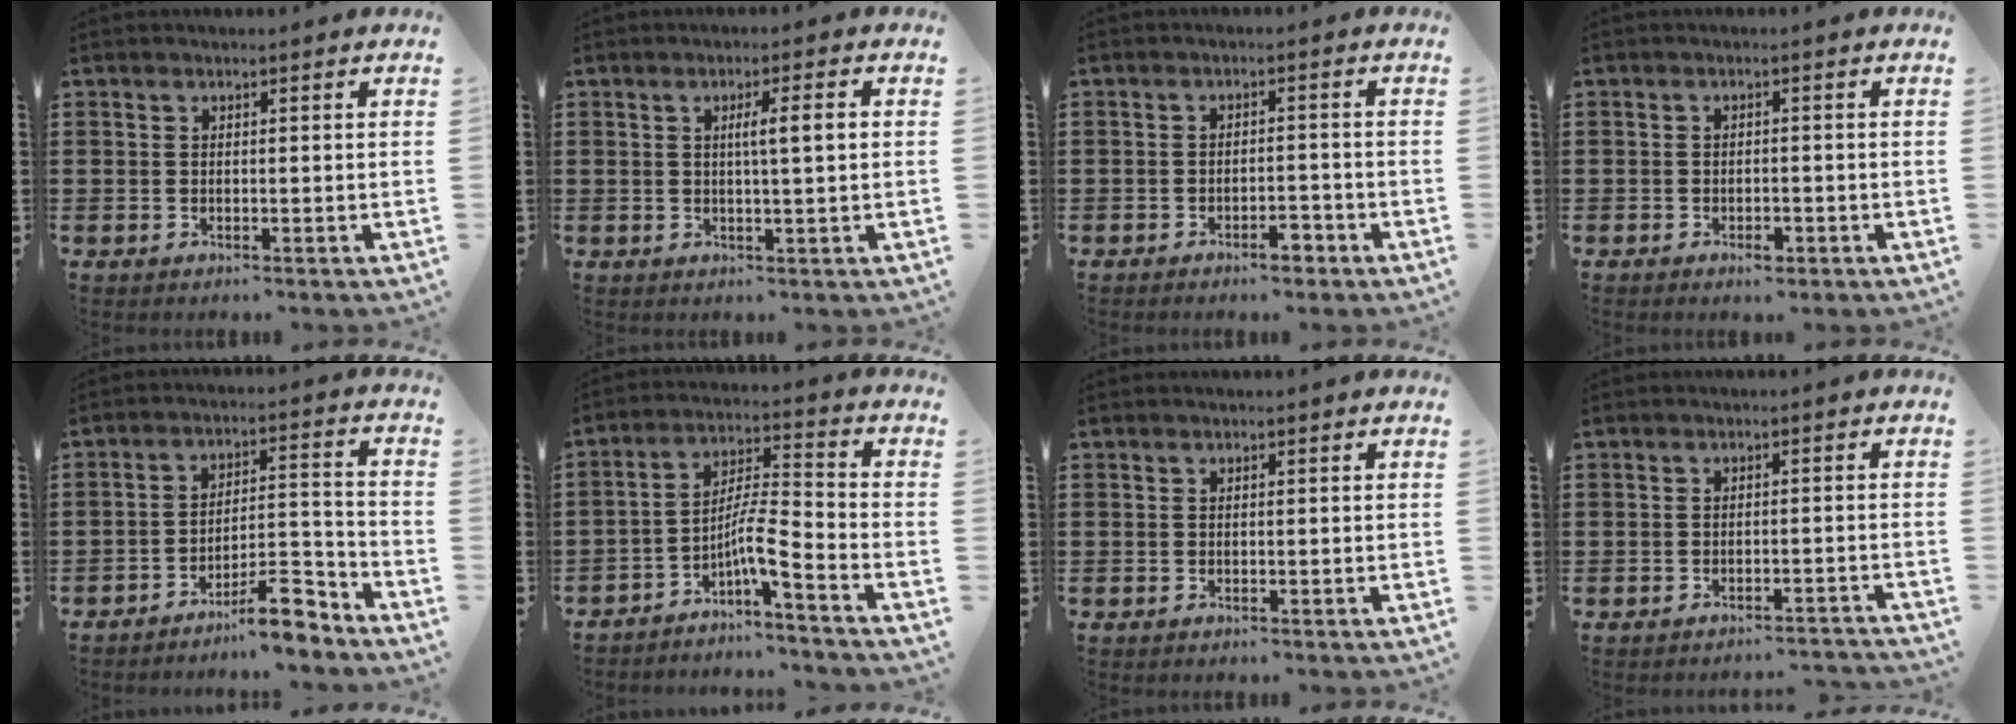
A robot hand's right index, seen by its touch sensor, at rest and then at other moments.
{"total": 3.9, "force": [0.6, 0.2, 3.8], "torque": [-0.063, -0.003, 0.003]}
{"total": 3.0, "force": [-2.4, 1.0, 1.5], "torque": [-0.026, 0.006, -0.047]}
{"total": 1.8, "force": [-1.1, 0.9, 1.0], "torque": [-0.022, -0.001, -0.023]}
{"total": 9.3, "force": [-7.8, 2.0, 4.7], "torque": [-0.062, 0.031, -0.141]}
{"total": 6.7, "force": [-4.4, 0.5, 5.0], "torque": [-0.097, -0.005, -0.089]}
{"total": 0.0}
{"total": 1.9, "force": [-1.9, 0.1, 0.0], "torque": [-0.006, 0.001, -0.042]}